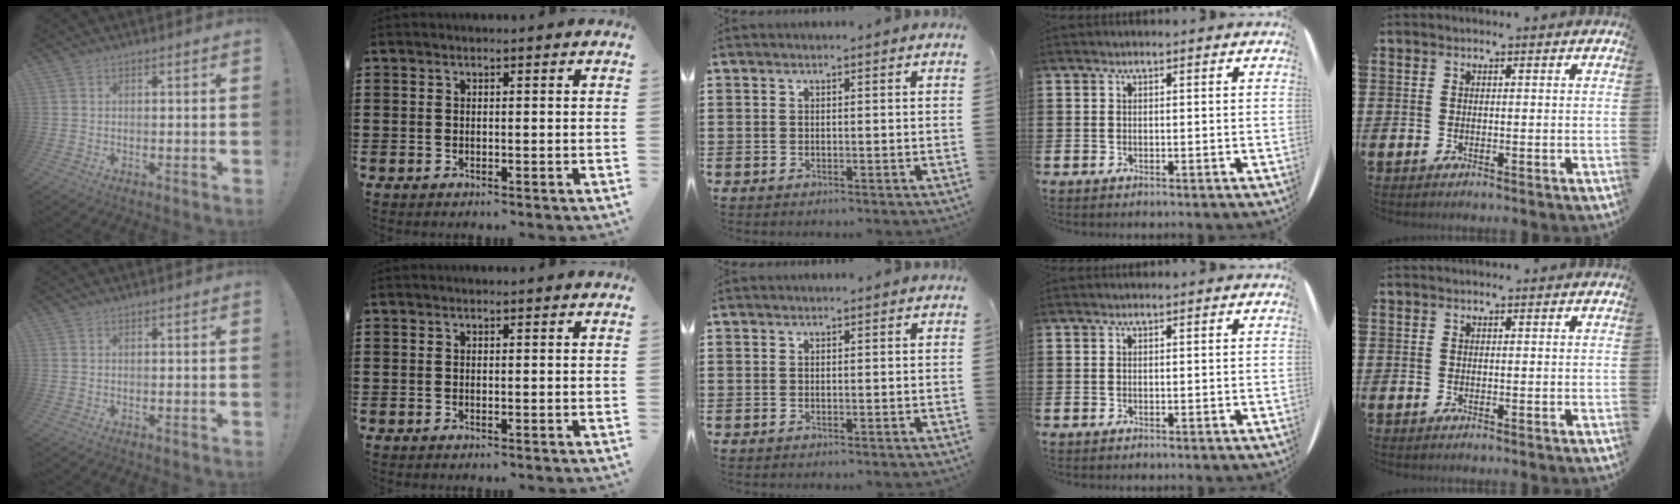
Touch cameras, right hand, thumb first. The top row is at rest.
{}